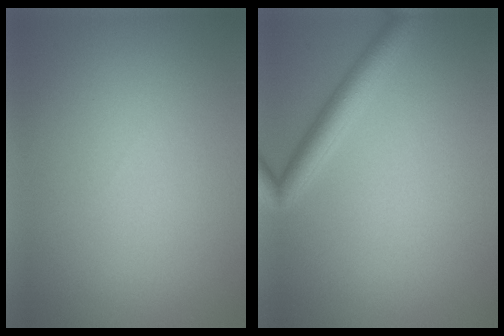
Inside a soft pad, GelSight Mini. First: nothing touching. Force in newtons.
{"total": 3.0, "press": 2.9, "slide": 0.2}